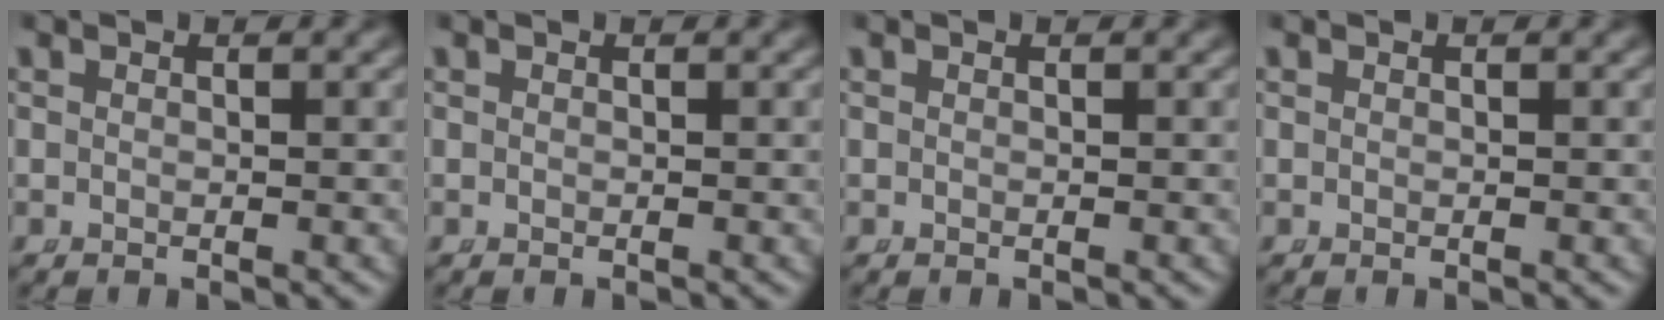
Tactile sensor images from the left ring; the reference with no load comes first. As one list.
[{"total": 0.0}, {"total": 0.0}, {"total": 0.0}]